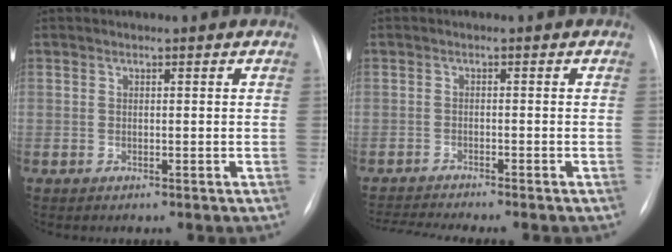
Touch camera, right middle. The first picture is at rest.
{"total": 6.6, "force": [-6.0, -1.1, 2.4], "torque": [-0.031, -0.014, -0.095]}